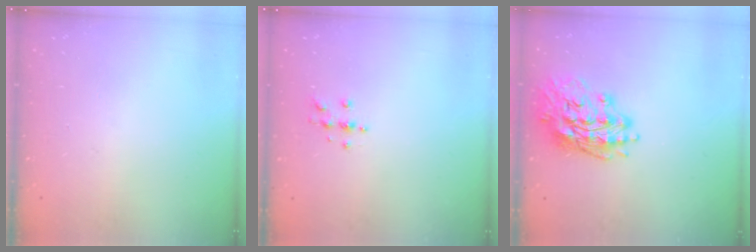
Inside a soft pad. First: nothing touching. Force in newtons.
{"total": 4.7, "press": 4.6, "slide": 0.5}
{"total": 17.1, "press": 16.9, "slide": 2.4}